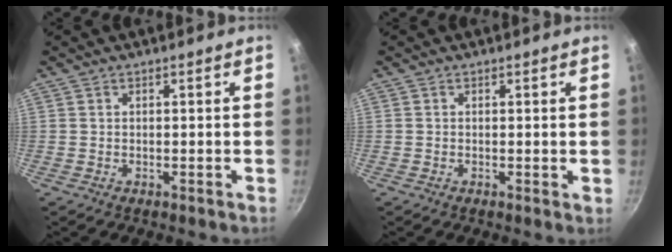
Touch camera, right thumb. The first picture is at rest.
{"total": 0.6, "force": [0.1, 0.2, 0.6], "torque": [-0.008, -0.001, -0.001]}